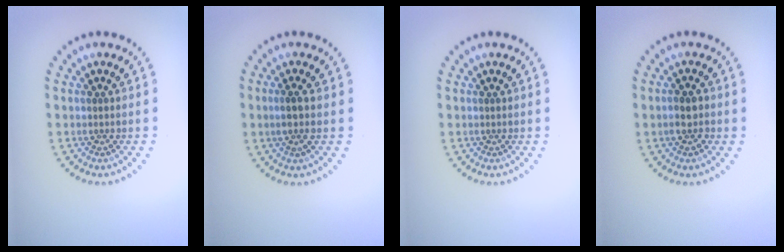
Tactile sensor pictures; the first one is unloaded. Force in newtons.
{"total": 1.5, "press": 1.2, "slide": 0.9}
{"total": 0.0}
{"total": 2.0, "press": 1.9, "slide": 0.7}